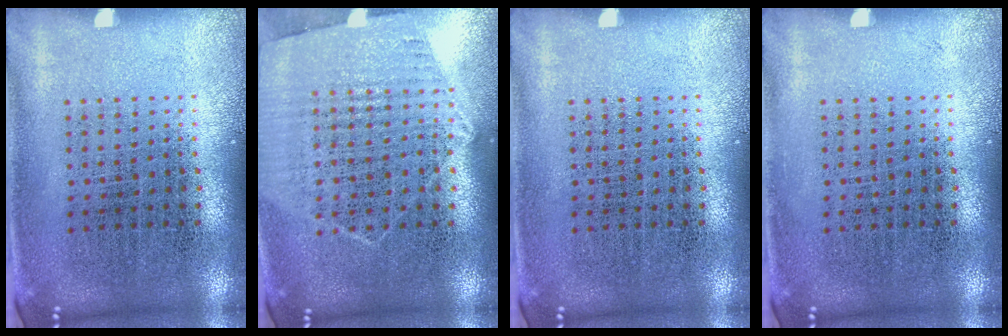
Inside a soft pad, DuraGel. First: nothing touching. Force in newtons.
{"total": 1.2, "press": 1.1, "slide": 0.4}
{"total": 0.0}
{"total": 0.0}